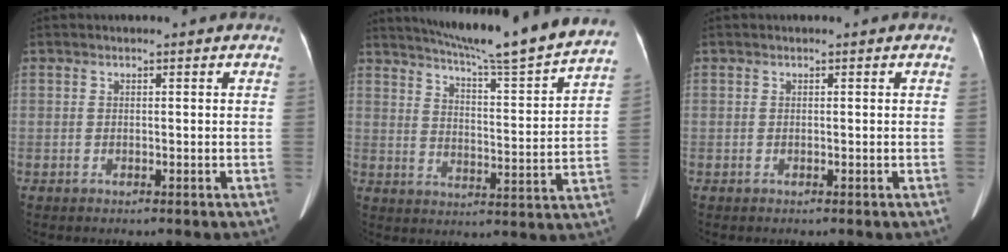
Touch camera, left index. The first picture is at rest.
{"total": 21.4, "force": [19.2, -1.2, 9.4], "torque": [-0.150, -0.048, 0.253]}
{"total": 0.0}